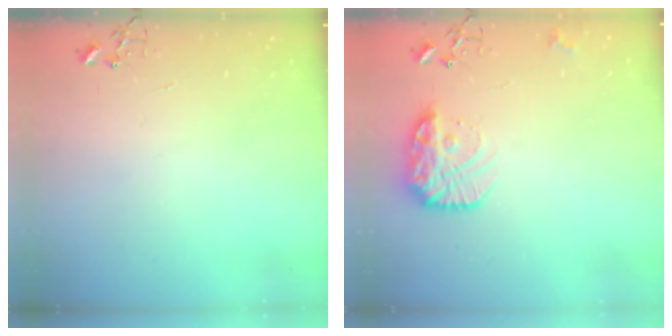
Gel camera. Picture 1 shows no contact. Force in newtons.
{"total": 16.1, "press": 16.0, "slide": 1.4}